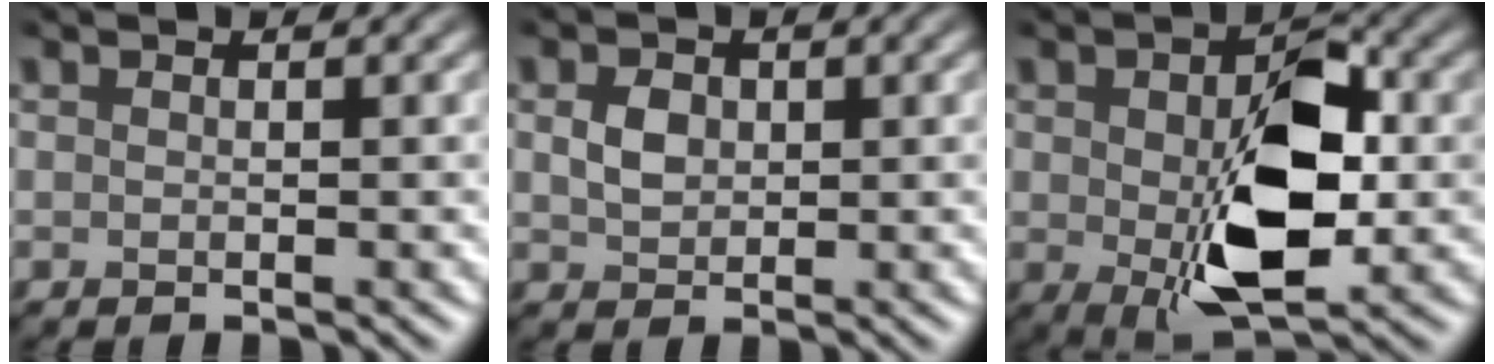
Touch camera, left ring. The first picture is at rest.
{"total": 1.8, "force": [0.2, 1.5, 1.0], "torque": [-0.028, 0.001, 0.005]}
{"total": 9.7, "force": [-1.0, 5.2, 8.1], "torque": [-0.137, -0.008, -0.009]}